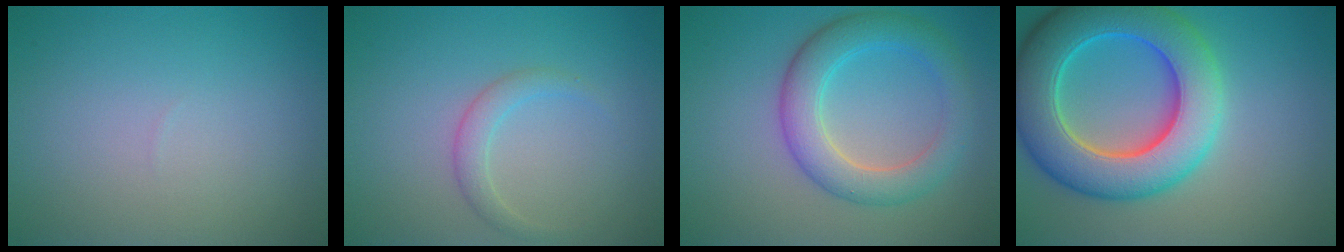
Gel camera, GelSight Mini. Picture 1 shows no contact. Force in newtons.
{"total": 1.7, "press": 1.7, "slide": 0.1}
{"total": 5.2, "press": 5.2, "slide": 0.1}
{"total": 10.5, "press": 10.5, "slide": 0.3}